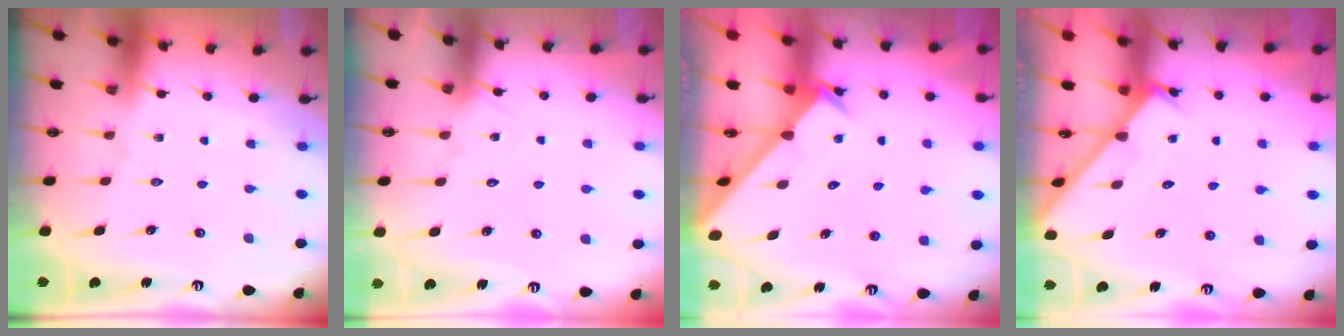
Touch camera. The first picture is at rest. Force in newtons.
{"total": 5.7, "press": 5.7, "slide": 0.5}
{"total": 2.5, "press": 2.5, "slide": 0.2}
{"total": 2.6, "press": 2.6, "slide": 0.2}